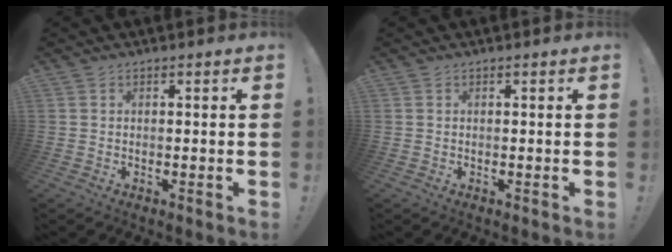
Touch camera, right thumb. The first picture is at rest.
{"total": 0.0}